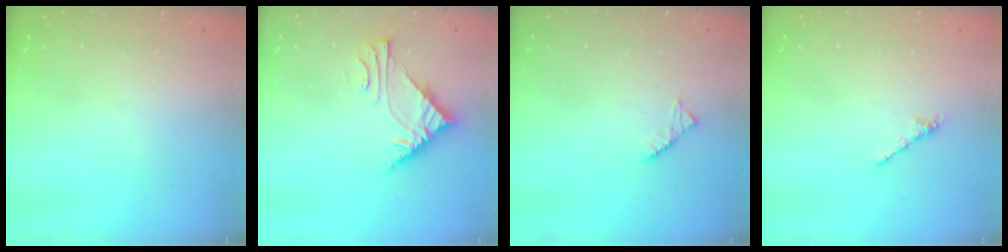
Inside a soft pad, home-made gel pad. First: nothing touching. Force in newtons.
{"total": 6.9, "press": 6.8, "slide": 0.5}
{"total": 2.6, "press": 2.6, "slide": 0.4}
{"total": 2.1, "press": 2.0, "slide": 0.7}